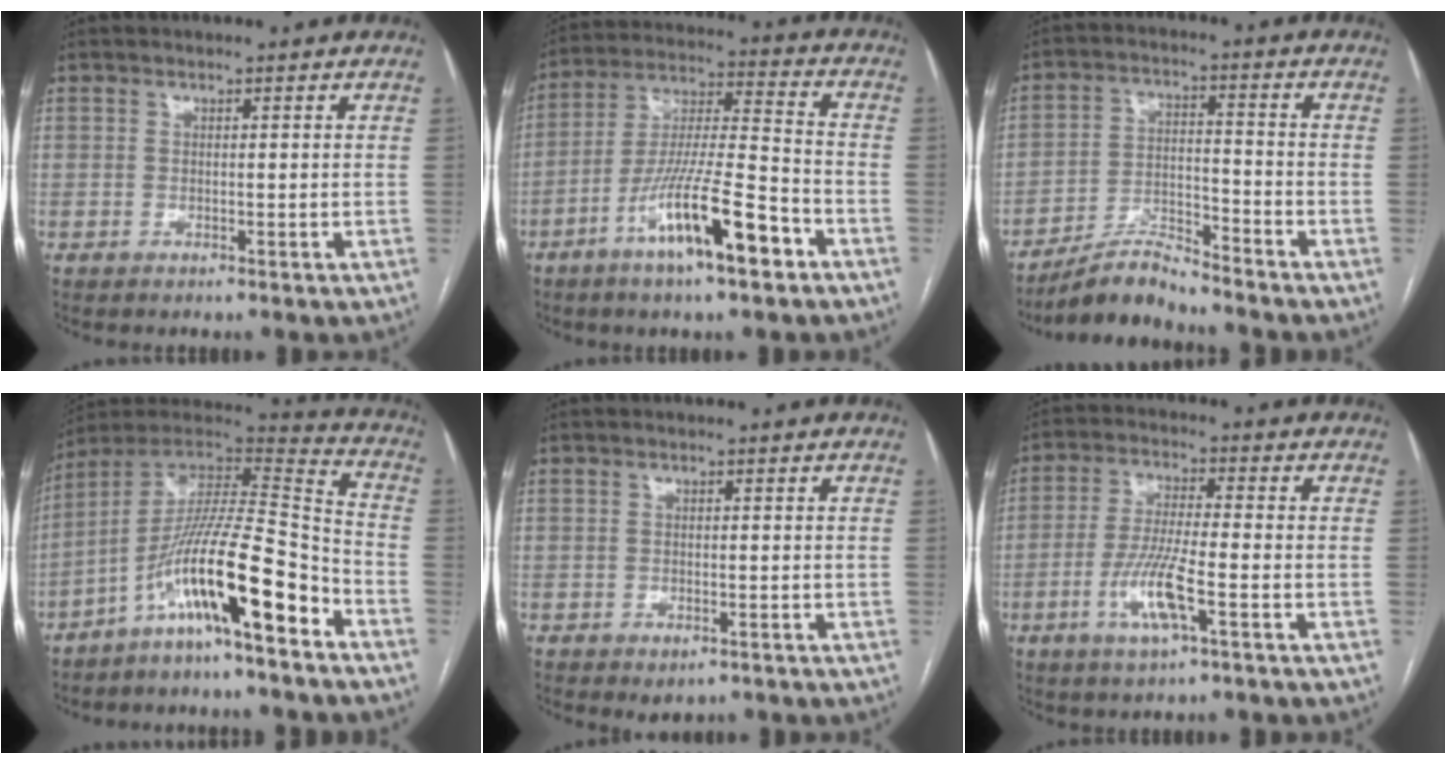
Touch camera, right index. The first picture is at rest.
{"total": 14.6, "force": [-7.6, 1.7, 12.3], "torque": [-0.224, -0.007, -0.134]}
{"total": 6.7, "force": [-6.4, 0.6, 1.9], "torque": [-0.035, -0.004, -0.118]}
{"total": 16.9, "force": [-9.2, 1.1, 14.1], "torque": [-0.254, 0.010, -0.163]}
{"total": 2.2, "force": [-1.2, 1.4, 1.2], "torque": [-0.009, 0.001, -0.006]}
{"total": 8.5, "force": [-3.3, 0.9, 7.8], "torque": [-0.160, -0.007, -0.063]}